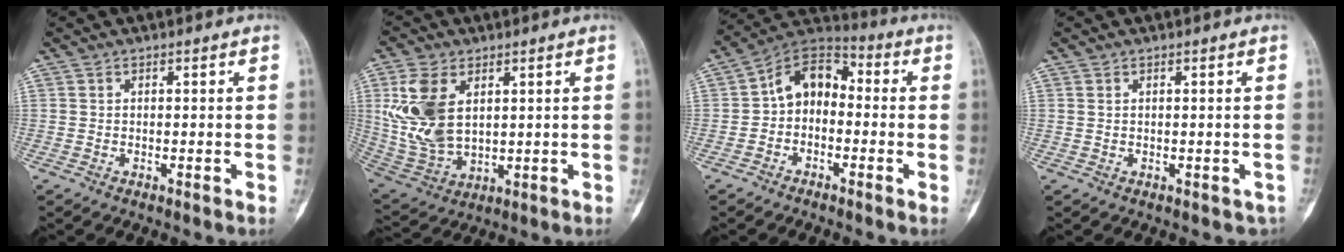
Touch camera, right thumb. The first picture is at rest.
{"total": 13.4, "force": [3.4, 8.1, 10.0], "torque": [-0.204, -0.013, 0.082]}
{"total": 9.6, "force": [-0.9, 7.2, 6.3], "torque": [-0.071, 0.042, -0.037]}
{"total": 1.2, "force": [0.1, 0.9, 0.7], "torque": [-0.013, 0.009, 0.010]}